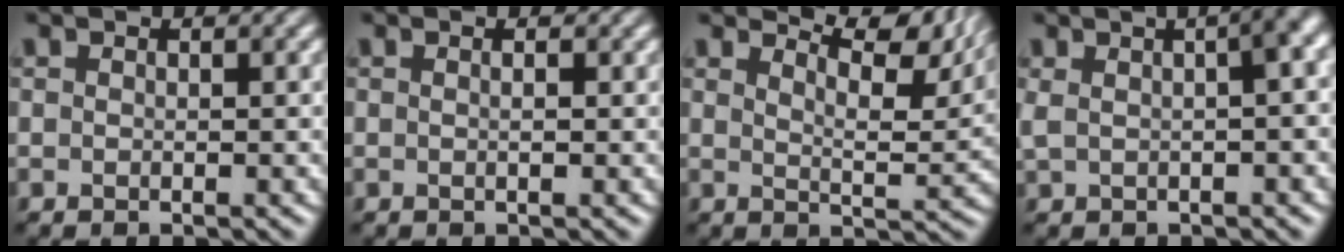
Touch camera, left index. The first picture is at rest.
{"total": 0.8, "force": [0.1, 0.1, 0.8], "torque": [-0.012, 0.001, 0.001]}
{"total": 8.6, "force": [6.8, 2.2, 4.8], "torque": [-0.061, 0.013, 0.080]}
{"total": 8.3, "force": [2.1, 3.8, 7.1], "torque": [-0.077, 0.028, 0.025]}